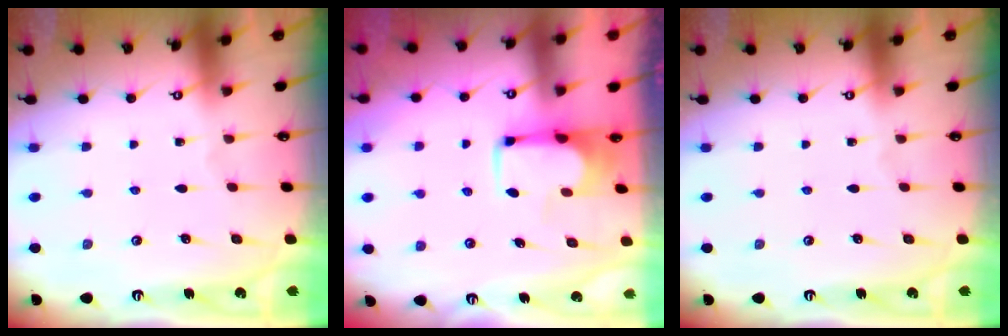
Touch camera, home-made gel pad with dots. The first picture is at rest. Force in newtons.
{"total": 3.3, "press": 3.3, "slide": 0.4}
{"total": 0.0}